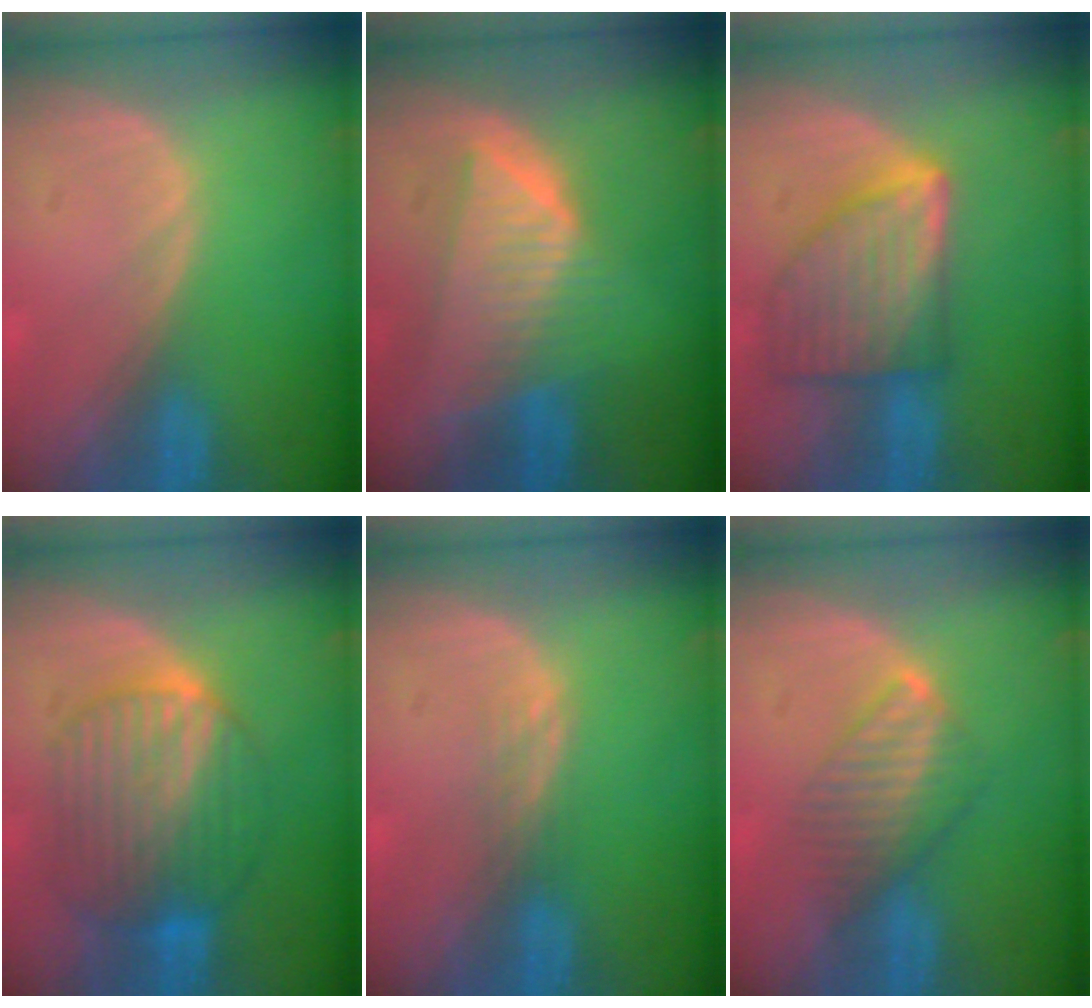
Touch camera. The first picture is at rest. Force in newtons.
{"total": 7.6, "press": 7.1, "slide": 2.9}
{"total": 8.4, "press": 8.4, "slide": 0.3}
{"total": 9.5, "press": 9.4, "slide": 0.9}
{"total": 1.5, "press": 1.5, "slide": 0.3}
{"total": 4.9, "press": 4.8, "slide": 0.8}